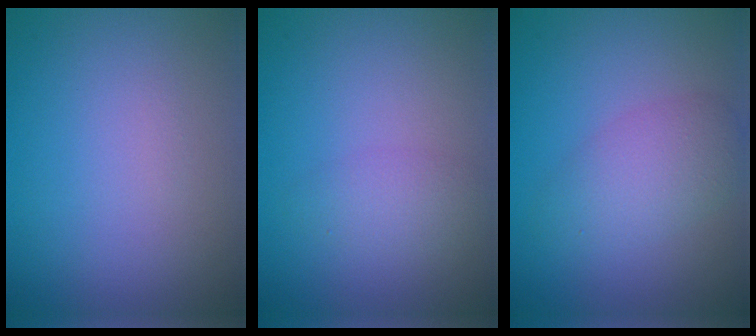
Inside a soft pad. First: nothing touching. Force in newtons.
{"total": 1.9, "press": 1.9, "slide": 0.1}
{"total": 3.5, "press": 3.5, "slide": 0.1}